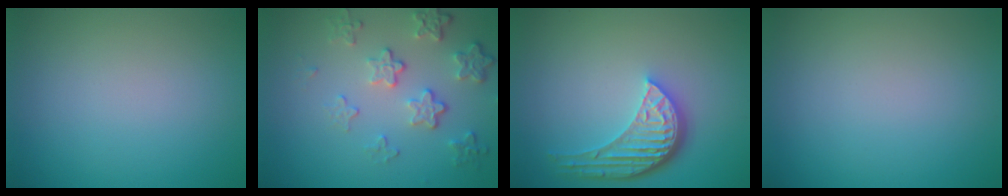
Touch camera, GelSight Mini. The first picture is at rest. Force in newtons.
{"total": 4.2, "press": 3.2, "slide": 2.7}
{"total": 5.2, "press": 3.8, "slide": 3.5}
{"total": 0.0}